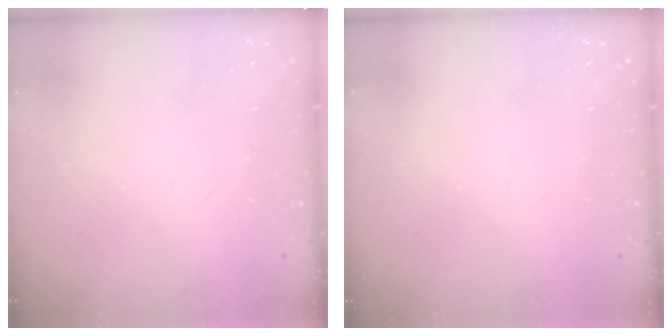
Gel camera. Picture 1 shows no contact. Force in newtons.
{"total": 0.0}